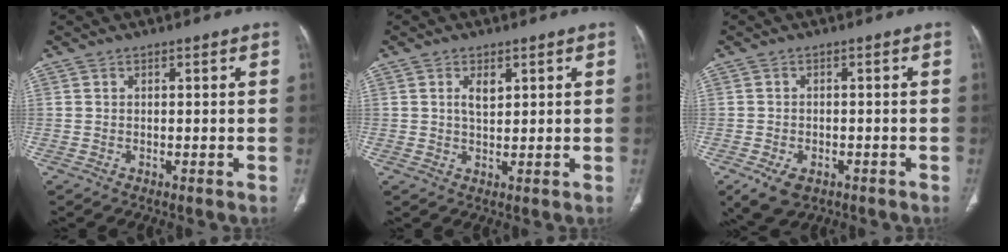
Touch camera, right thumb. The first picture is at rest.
{"total": 3.0, "force": [1.2, 1.6, 2.2], "torque": [-0.031, -0.007, 0.022]}
{"total": 6.3, "force": [-3.3, 3.9, 3.6], "torque": [-0.066, 0.005, -0.047]}